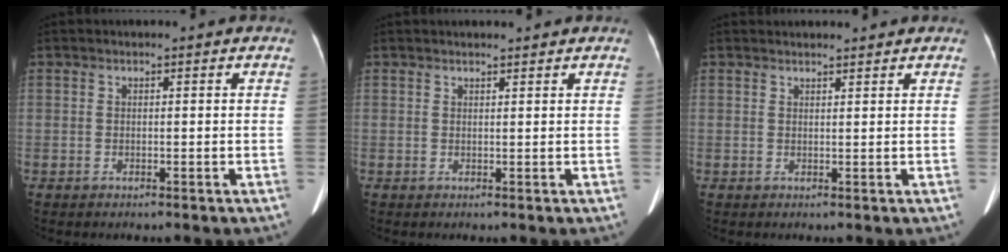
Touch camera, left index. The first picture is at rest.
{"total": 2.6, "force": [2.4, 0.3, 0.9], "torque": [-0.012, 0.013, 0.034]}
{"total": 3.7, "force": [3.6, 0.5, 0.8], "torque": [-0.011, 0.017, 0.047]}